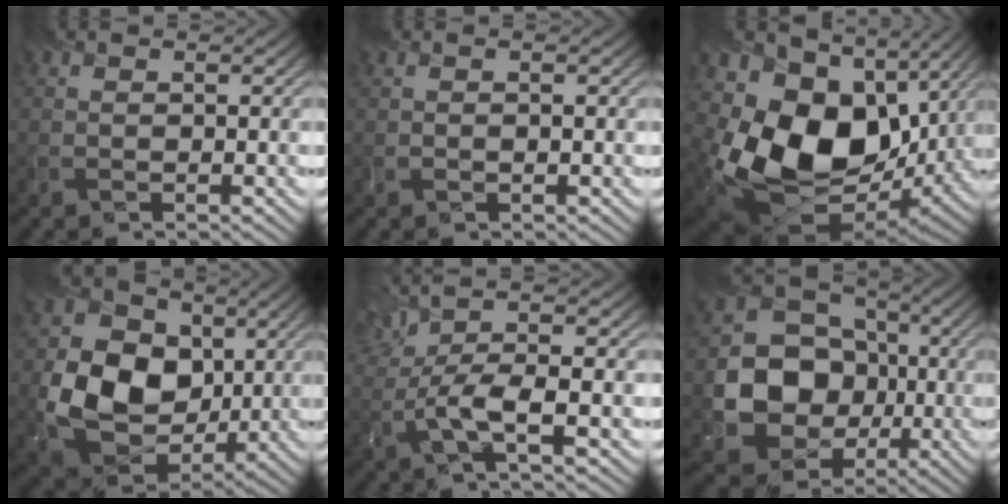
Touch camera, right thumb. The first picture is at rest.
{"total": 0.0}
{"total": 18.4, "force": [0.6, 13.5, 12.4], "torque": [-0.279, -0.051, 0.043]}
{"total": 11.9, "force": [0.9, 9.7, 6.8], "torque": [-0.143, -0.012, 0.017]}
{"total": 5.5, "force": [-0.6, 1.0, 5.4], "torque": [-0.118, 0.011, -0.017]}
{"total": 12.4, "force": [-1.6, 10.8, 5.9], "torque": [-0.117, -0.020, -0.035]}